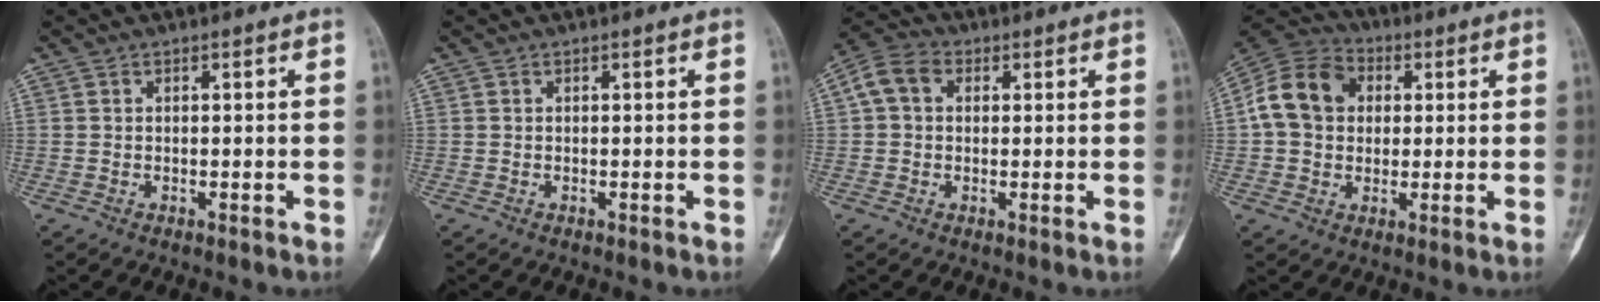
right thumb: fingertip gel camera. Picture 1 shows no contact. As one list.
[{"total": 0.0}, {"total": 6.2, "force": [1.3, 4.7, 3.8], "torque": [-0.071, 0.022, 0.019]}, {"total": 13.3, "force": [1.9, 10.7, 7.7], "torque": [-0.130, 0.022, 0.027]}]